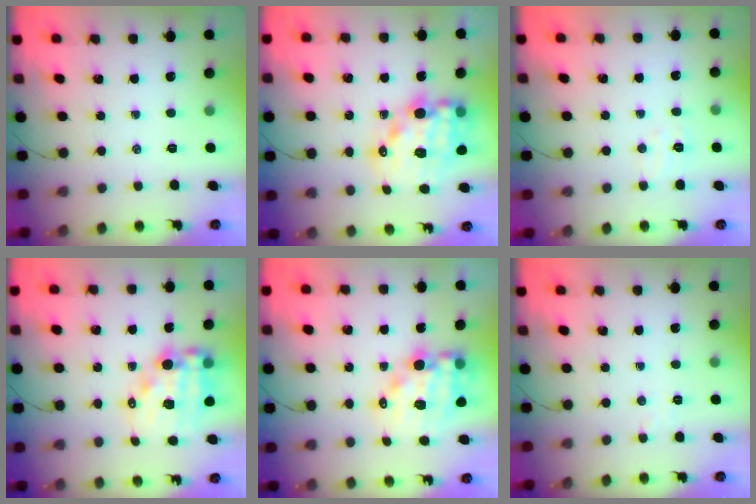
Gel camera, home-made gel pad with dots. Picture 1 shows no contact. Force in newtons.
{"total": 17.3, "press": 16.8, "slide": 4.1}
{"total": 3.8, "press": 3.7, "slide": 0.9}
{"total": 13.2, "press": 12.8, "slide": 3.2}
{"total": 12.6, "press": 12.2, "slide": 3.2}
{"total": 2.5, "press": 2.4, "slide": 0.7}